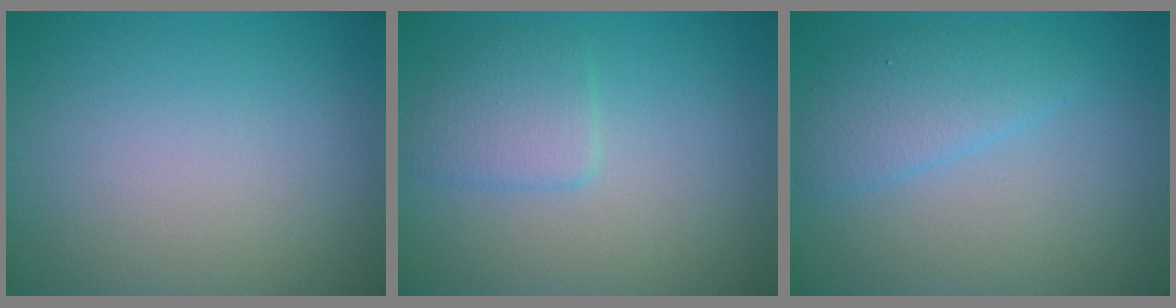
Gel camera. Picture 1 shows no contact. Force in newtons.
{"total": 2.4, "press": 2.4, "slide": 0.2}
{"total": 2.8, "press": 2.8, "slide": 0.2}